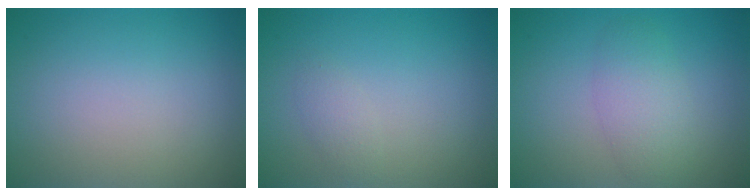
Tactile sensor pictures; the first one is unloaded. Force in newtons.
{"total": 1.1, "press": 1.1, "slide": 0.0}
{"total": 3.2, "press": 3.2, "slide": 0.1}